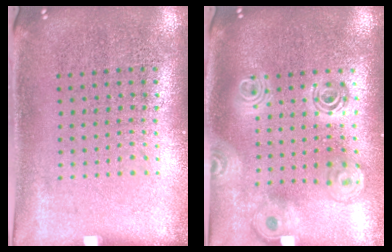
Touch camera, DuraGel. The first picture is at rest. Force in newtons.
{"total": 2.0, "press": 1.7, "slide": 1.1}